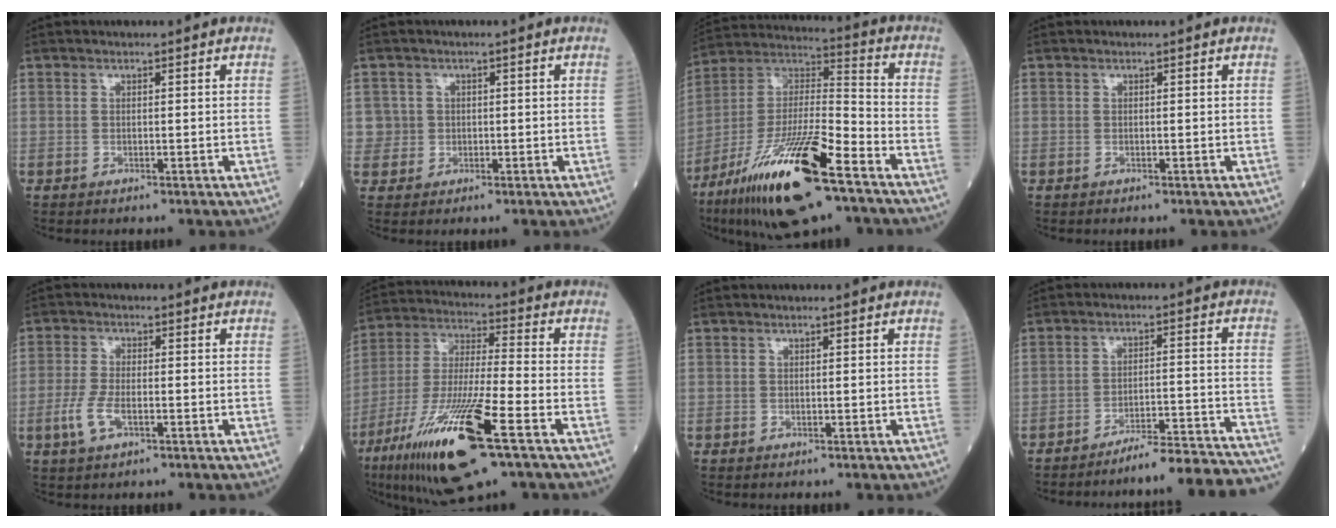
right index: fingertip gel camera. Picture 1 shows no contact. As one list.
[{"total": 2.5, "force": [0.4, 2.5, -0.3], "torque": [0.021, 0.004, 0.003]}, {"total": 22.0, "force": [-12.7, 3.5, 17.5], "torque": [-0.342, -0.034, -0.226]}, {"total": 0.0}, {"total": 4.6, "force": [-1.5, 1.7, 3.9], "torque": [-0.088, -0.003, -0.032]}, {"total": 19.6, "force": [-9.9, 1.8, 16.8], "torque": [-0.346, -0.045, -0.178]}, {"total": 0.0}, {"total": 17.7, "force": [-17.1, -0.7, 4.3], "torque": [-0.017, 0.011, -0.224]}]